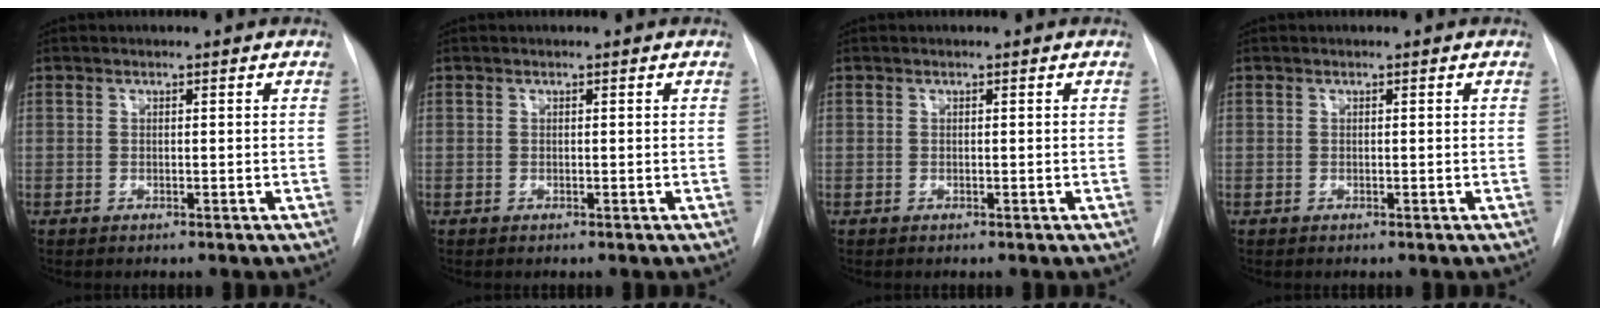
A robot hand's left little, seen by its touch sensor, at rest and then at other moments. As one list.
[{"total": 0.0}, {"total": 0.0}, {"total": 0.0}]